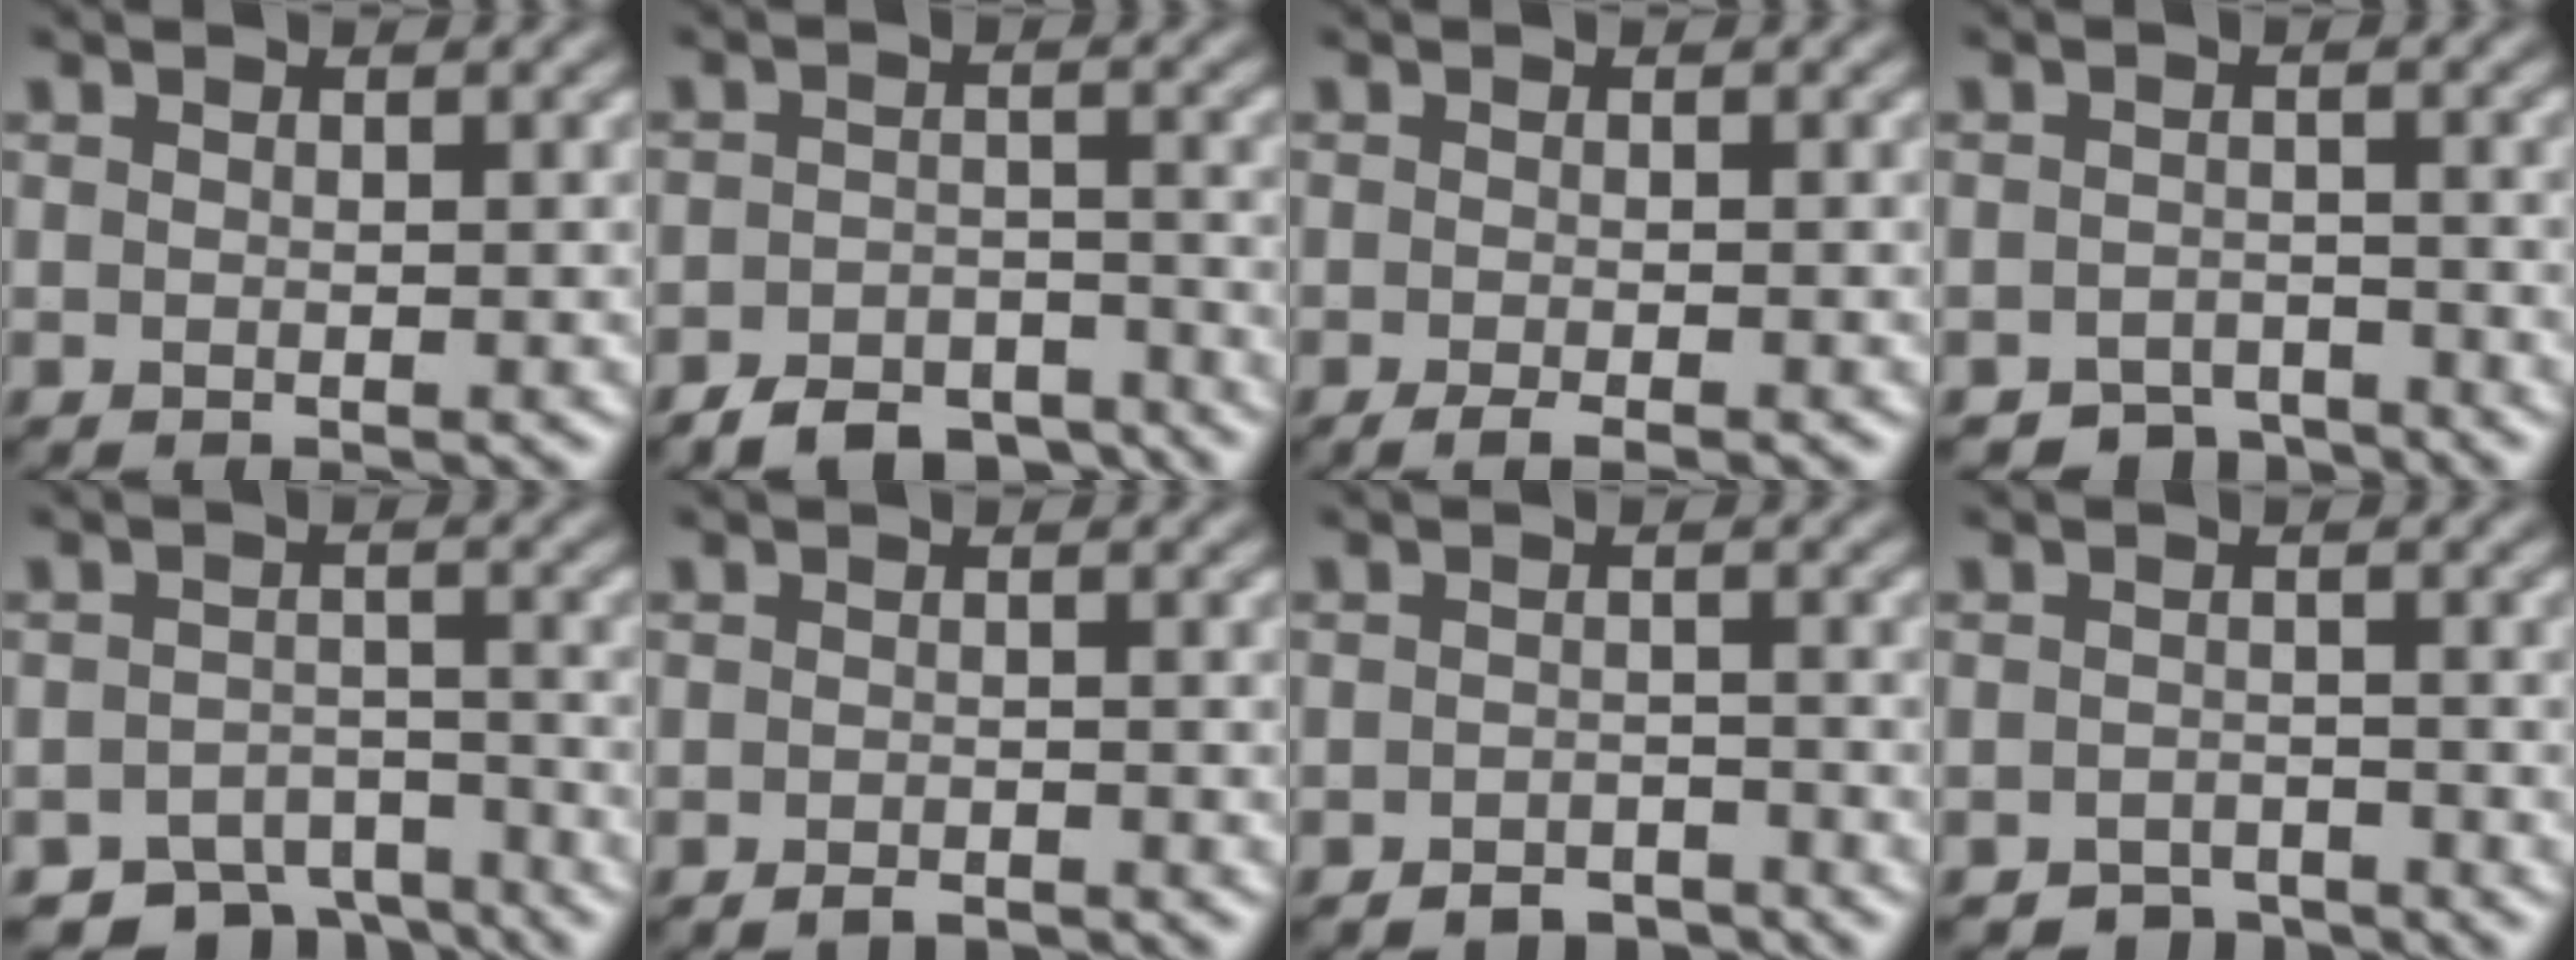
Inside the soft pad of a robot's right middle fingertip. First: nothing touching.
{"total": 5.0, "force": [-4.3, 2.1, 1.6], "torque": [-0.018, -0.005, -0.071]}
{"total": 1.7, "force": [-0.9, 0.3, 1.4], "torque": [-0.021, -0.006, -0.018]}
{"total": 2.6, "force": [-2.5, 0.9, -0.1], "torque": [0.013, 0.002, -0.045]}
{"total": 5.1, "force": [-4.5, 2.1, 1.0], "torque": [-0.006, -0.009, -0.072]}
{"total": 1.5, "force": [-1.3, 0.4, 0.6], "torque": [-0.011, -0.003, -0.023]}
{"total": 2.2, "force": [-2.0, 0.9, 0.4], "torque": [-0.003, 0.003, -0.033]}
{"total": 2.1, "force": [-2.0, 0.7, -0.2], "torque": [0.012, 0.002, -0.035]}